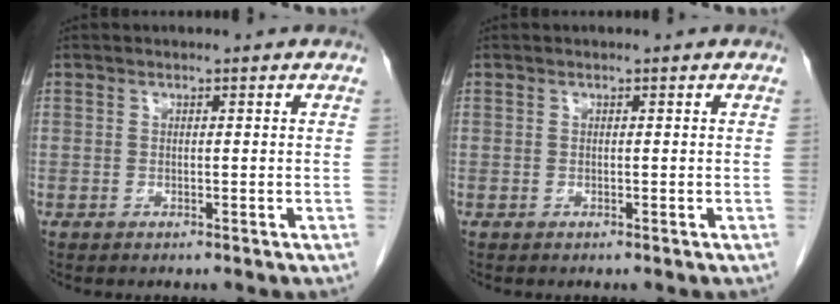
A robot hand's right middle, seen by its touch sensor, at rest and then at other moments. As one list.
[{"total": 0.0}]